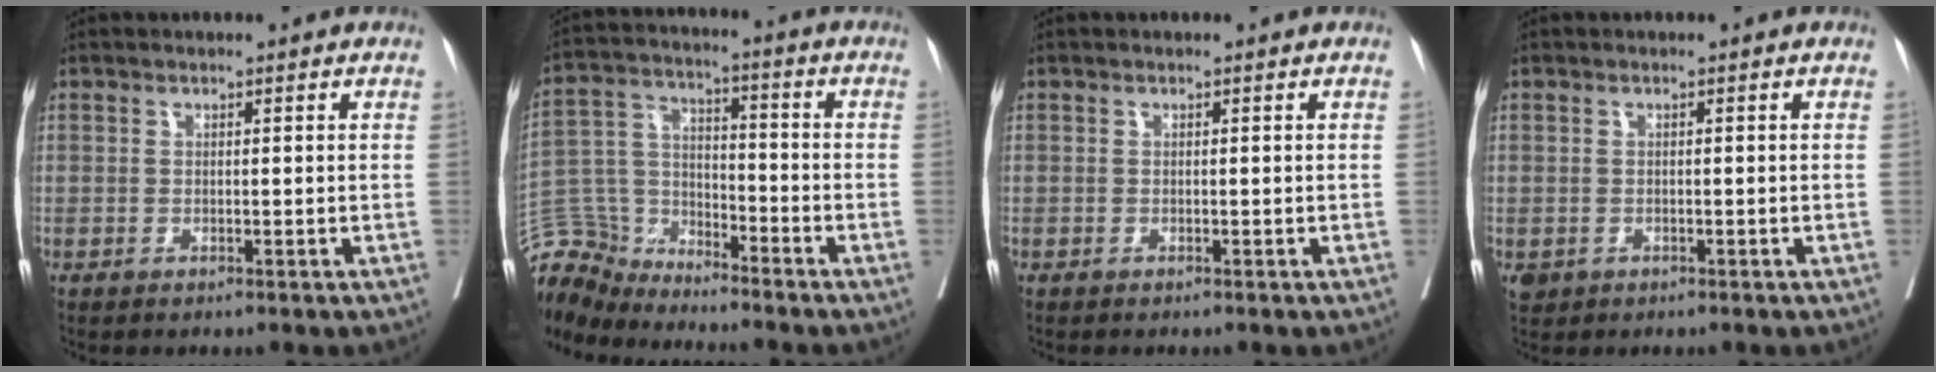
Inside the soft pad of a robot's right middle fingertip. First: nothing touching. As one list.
[{"total": 9.5, "force": [-9.3, 1.9, -0.4], "torque": [-0.001, 0.027, -0.187]}, {"total": 0.0}, {"total": 1.4, "force": [-0.6, 1.1, 0.6], "torque": [-0.014, 0.000, -0.002]}]